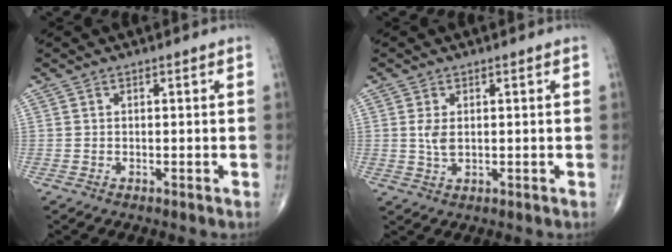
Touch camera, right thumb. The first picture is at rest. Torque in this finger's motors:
{"motor_torque": [-0.35, 0.59, 0.14, 0.18, 0.02]}